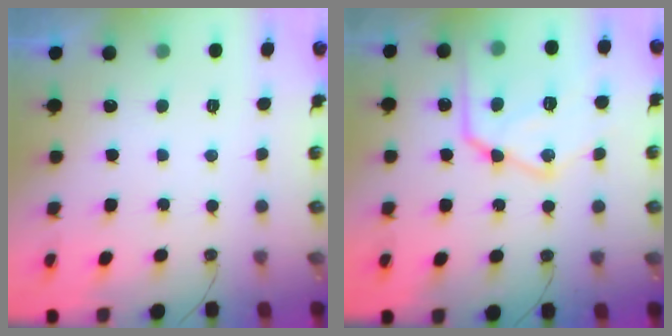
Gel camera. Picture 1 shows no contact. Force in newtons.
{"total": 19.2, "press": 19.1, "slide": 1.7}